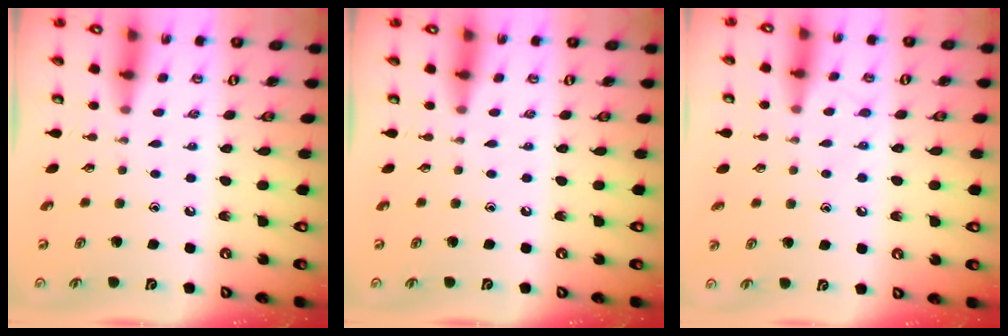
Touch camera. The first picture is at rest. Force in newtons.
{"total": 0.0}
{"total": 6.7, "press": 6.6, "slide": 0.9}